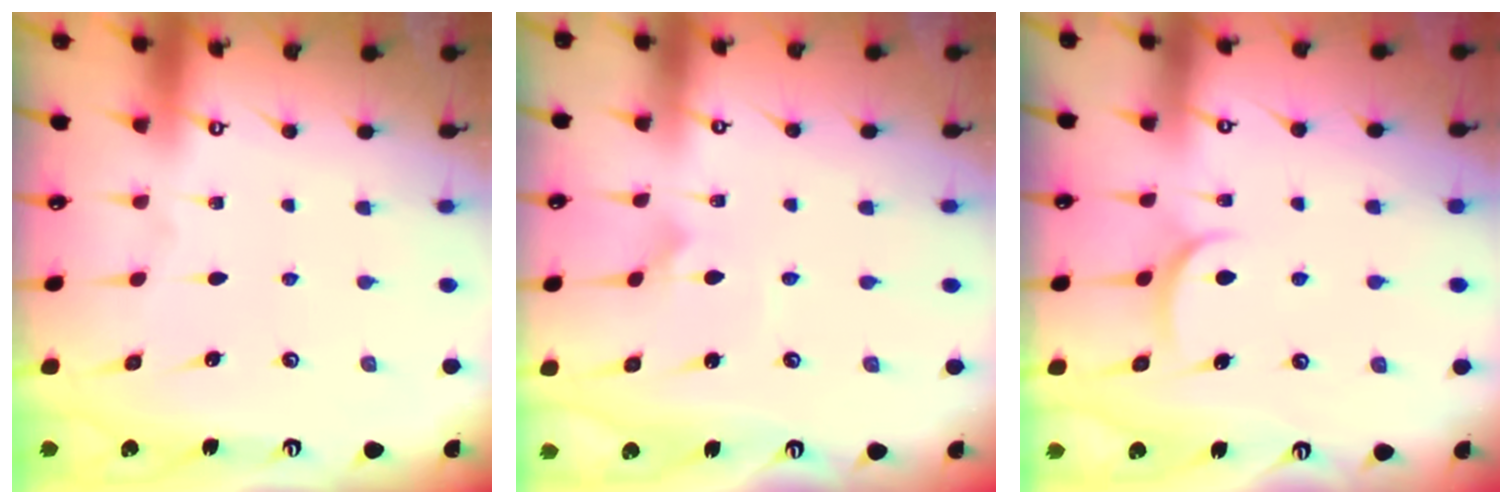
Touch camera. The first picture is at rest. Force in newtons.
{"total": 3.5, "press": 3.5, "slide": 0.3}
{"total": 4.1, "press": 4.0, "slide": 0.7}